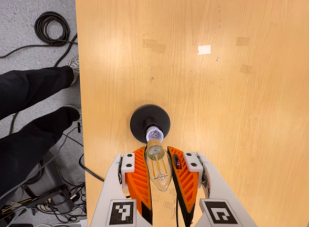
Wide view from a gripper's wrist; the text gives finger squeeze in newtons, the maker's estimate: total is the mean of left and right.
{"total": 20.4, "left": 22.7, "right": 18.1}